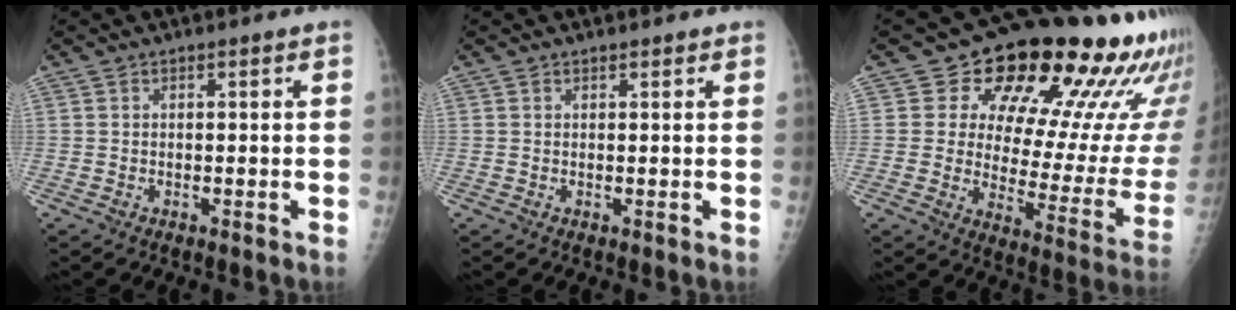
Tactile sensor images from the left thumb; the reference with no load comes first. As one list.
[{"total": 0.8, "force": [0.7, 0.3, 0.1], "torque": [0.000, -0.002, 0.010]}, {"total": 24.0, "force": [16.3, 9.6, 14.9], "torque": [-0.158, -0.092, 0.208]}]